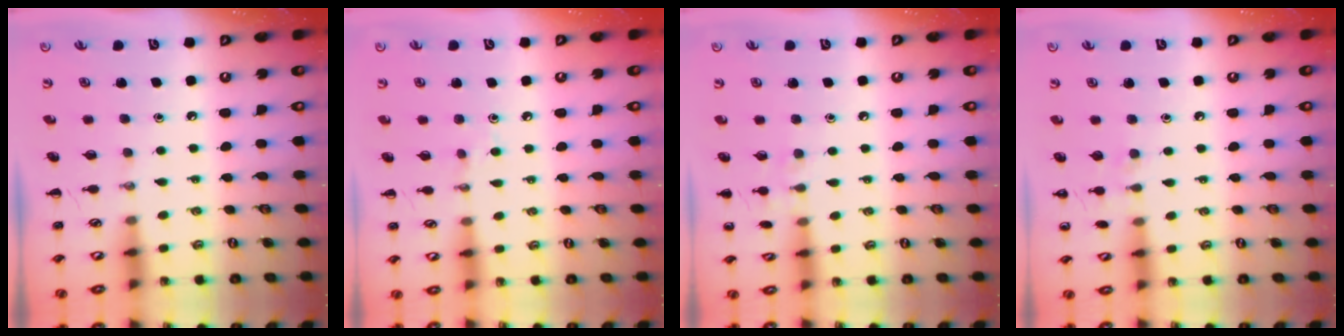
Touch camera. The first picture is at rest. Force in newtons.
{"total": 2.7, "press": 2.5, "slide": 0.9}
{"total": 5.6, "press": 5.3, "slide": 1.8}
{"total": 4.5, "press": 4.3, "slide": 1.6}